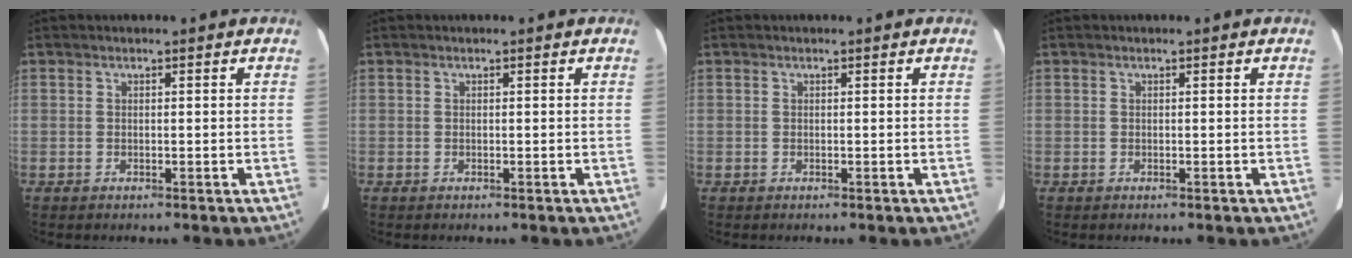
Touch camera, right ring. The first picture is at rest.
{"total": 0.0}
{"total": 0.0}
{"total": 0.0}